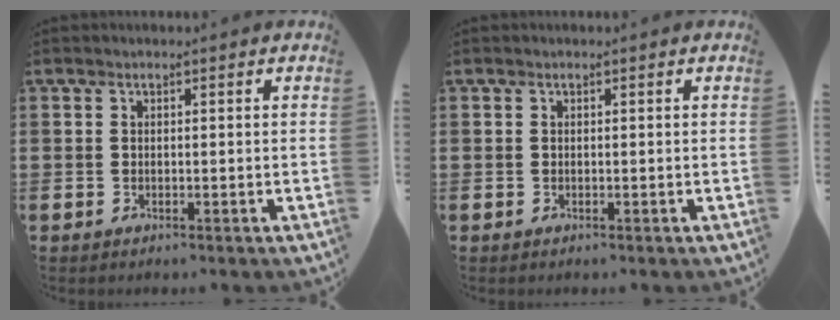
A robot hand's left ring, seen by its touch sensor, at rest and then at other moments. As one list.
[{"total": 0.0}]